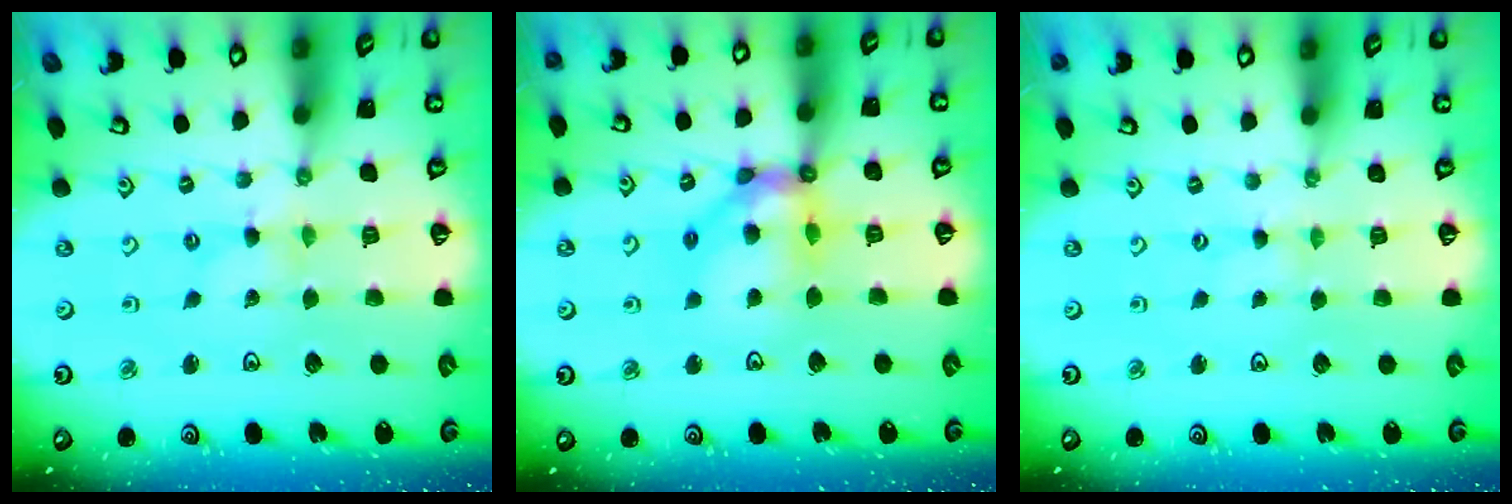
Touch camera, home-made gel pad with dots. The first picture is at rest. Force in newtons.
{"total": 13.2, "press": 13.1, "slide": 1.8}
{"total": 0.0}